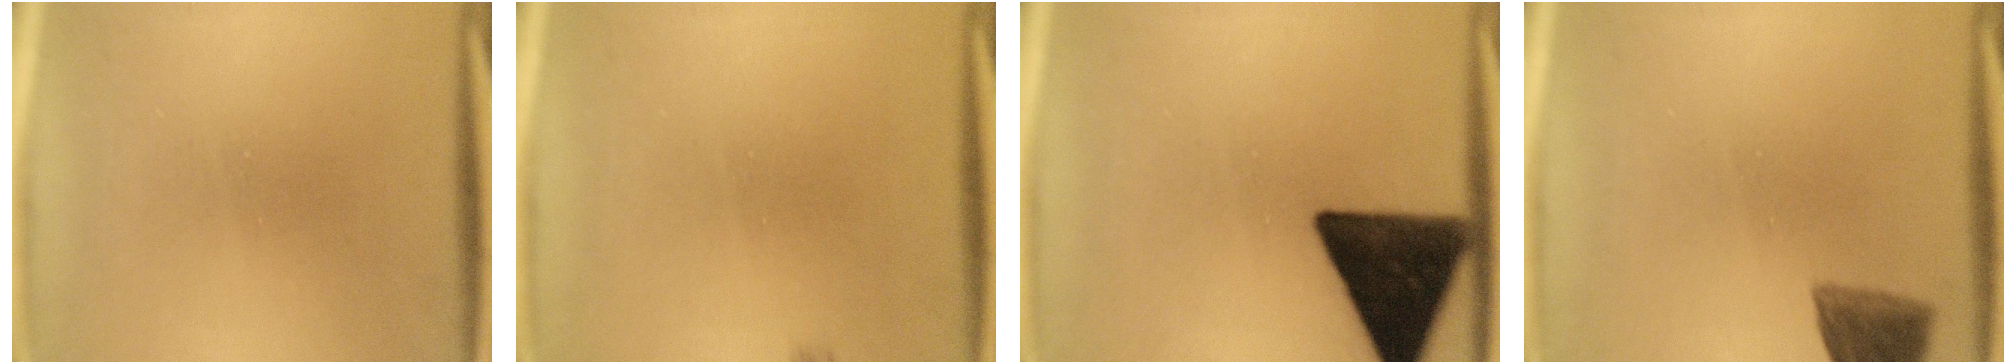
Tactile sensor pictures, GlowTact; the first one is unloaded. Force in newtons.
{"total": 0.6}
{"total": 16.0}
{"total": 6.3}